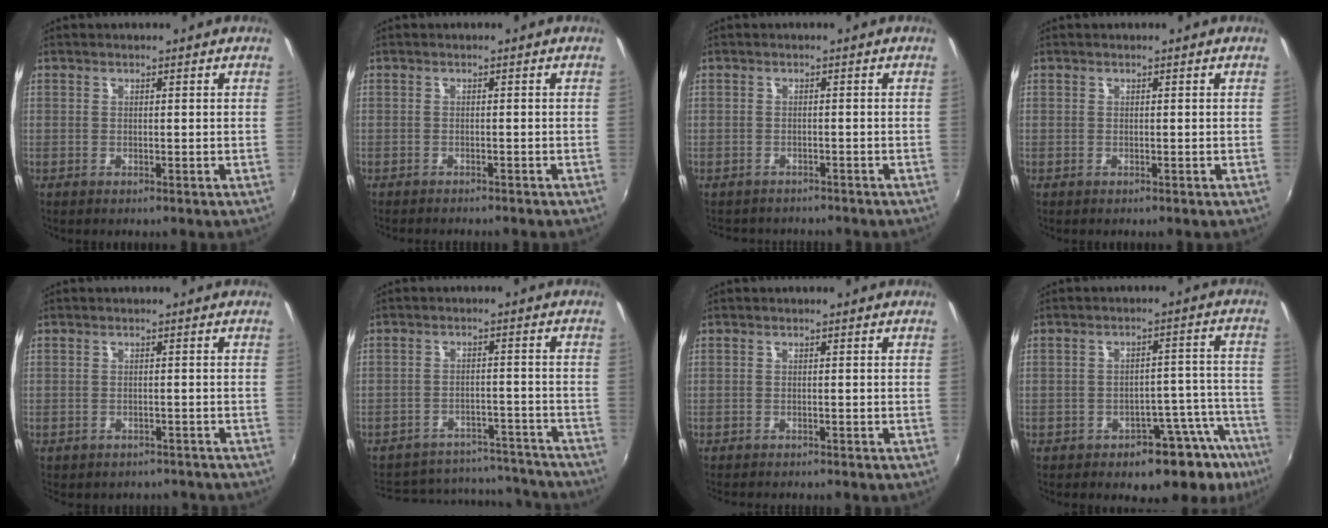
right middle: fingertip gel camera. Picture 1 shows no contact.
{"total": 3.2, "force": [-3.1, 0.2, 0.9], "torque": [-0.024, -0.012, -0.048]}
{"total": 3.0, "force": [-2.6, 1.4, -0.1], "torque": [-0.005, 0.004, -0.044]}
{"total": 0.0}
{"total": 6.6, "force": [-6.0, 2.4, 1.6], "torque": [-0.038, -0.011, -0.073]}
{"total": 20.0, "force": [-17.6, 7.5, 5.8], "torque": [-0.125, 0.043, -0.206]}
{"total": 4.5, "force": [-4.3, 0.5, 1.4], "torque": [-0.037, -0.014, -0.064]}
{"total": 11.0, "force": [-8.9, 4.5, 4.6], "torque": [-0.036, 0.027, -0.109]}